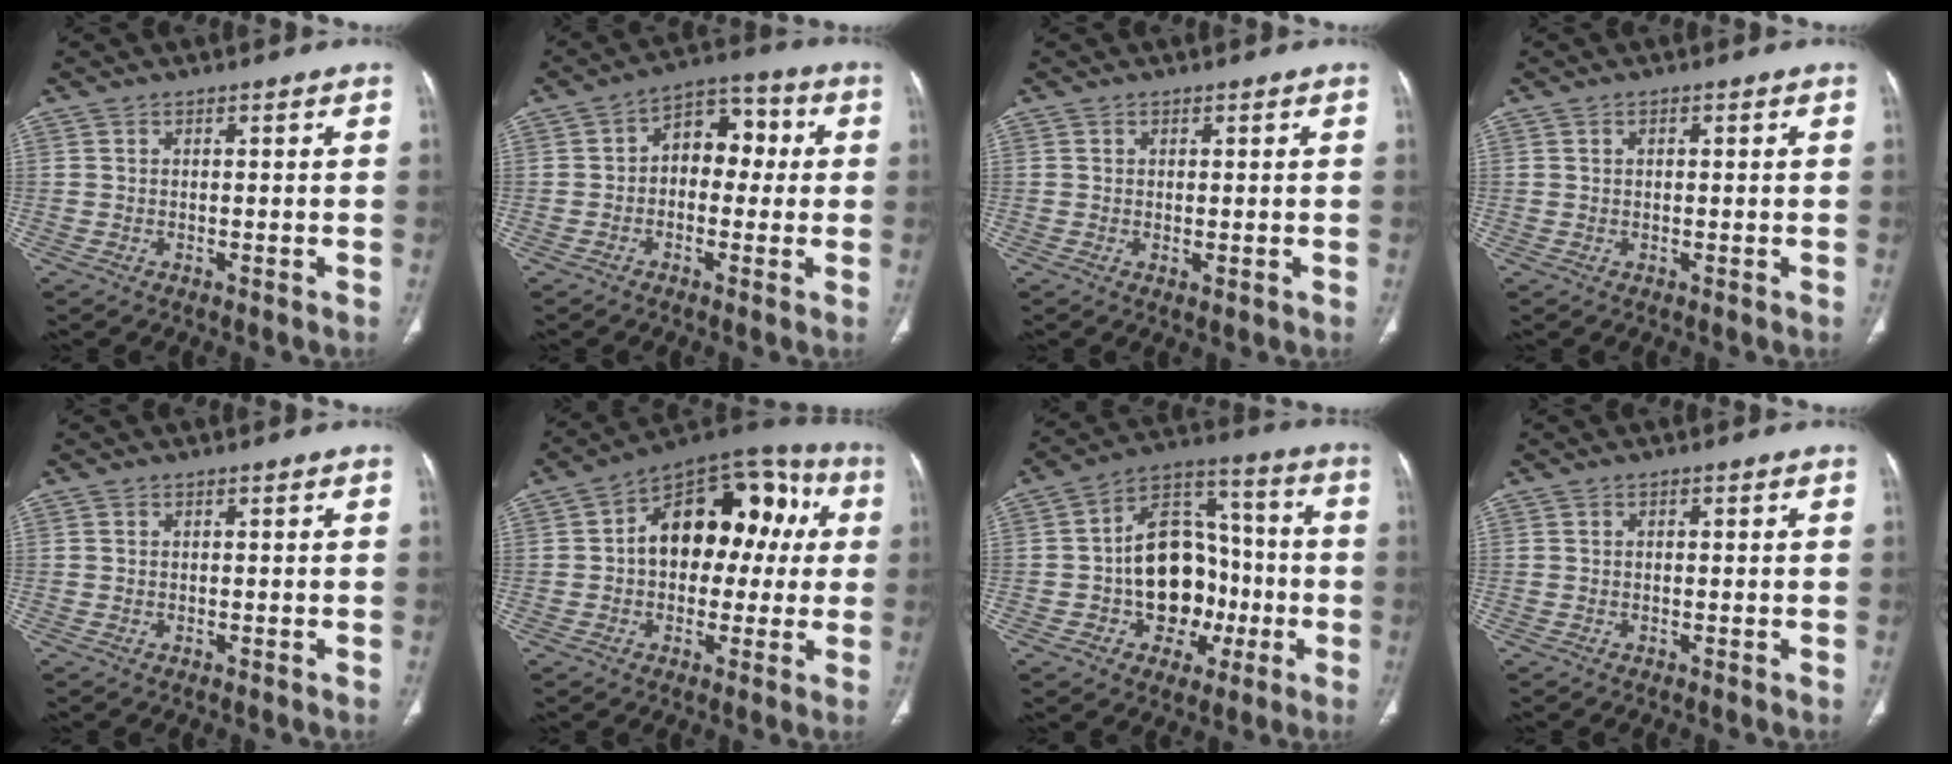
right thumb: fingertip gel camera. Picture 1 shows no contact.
{"total": 9.5, "force": [0.6, 6.4, 7.0], "torque": [-0.063, 0.034, -0.003]}
{"total": 0.8, "force": [-0.1, 0.4, 0.7], "torque": [-0.018, -0.006, 0.002]}
{"total": 0.7, "force": [0.2, 0.4, 0.5], "torque": [-0.009, 0.003, 0.003]}
{"total": 0.0}
{"total": 19.5, "force": [2.4, 12.7, 14.6], "torque": [-0.160, 0.049, 0.026]}
{"total": 17.4, "force": [-3.0, 12.6, 11.6], "torque": [-0.134, 0.045, -0.043]}
{"total": 0.6, "force": [0.1, 0.3, 0.5], "torque": [-0.010, 0.000, 0.002]}